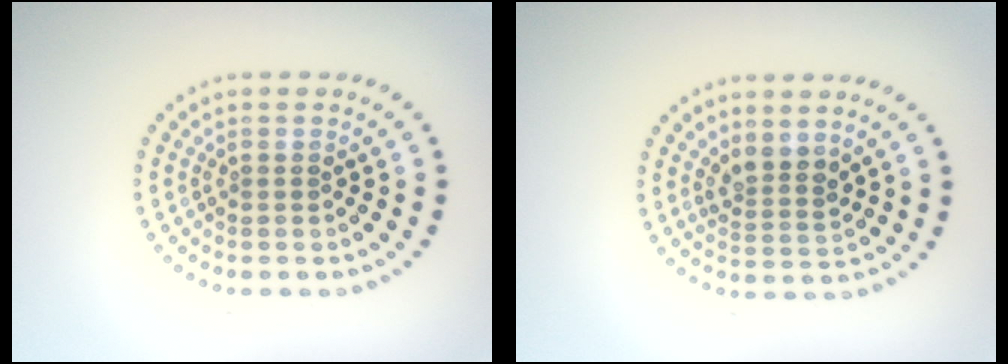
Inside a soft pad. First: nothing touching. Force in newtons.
{"total": 2.5, "press": 2.0, "slide": 1.5}